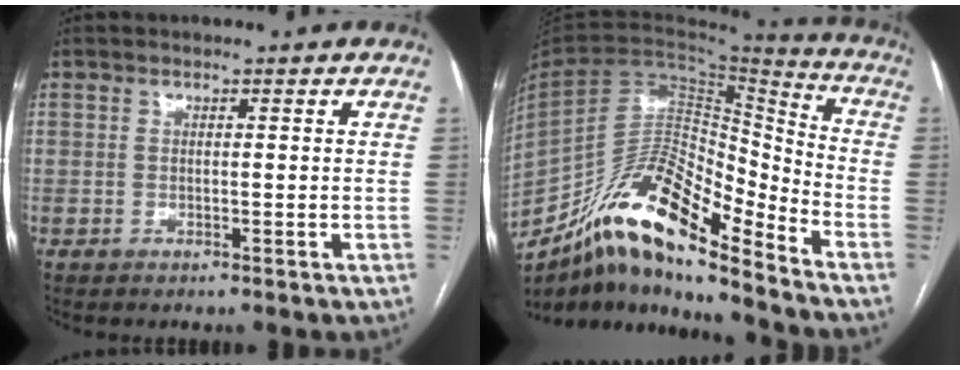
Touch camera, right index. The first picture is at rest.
{"total": 18.1, "force": [-13.0, 3.5, 12.1], "torque": [-0.221, 0.021, -0.233]}